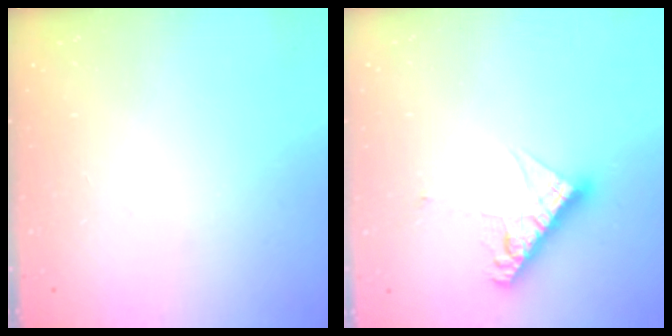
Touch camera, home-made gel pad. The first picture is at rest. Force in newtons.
{"total": 9.5, "press": 9.4, "slide": 0.8}